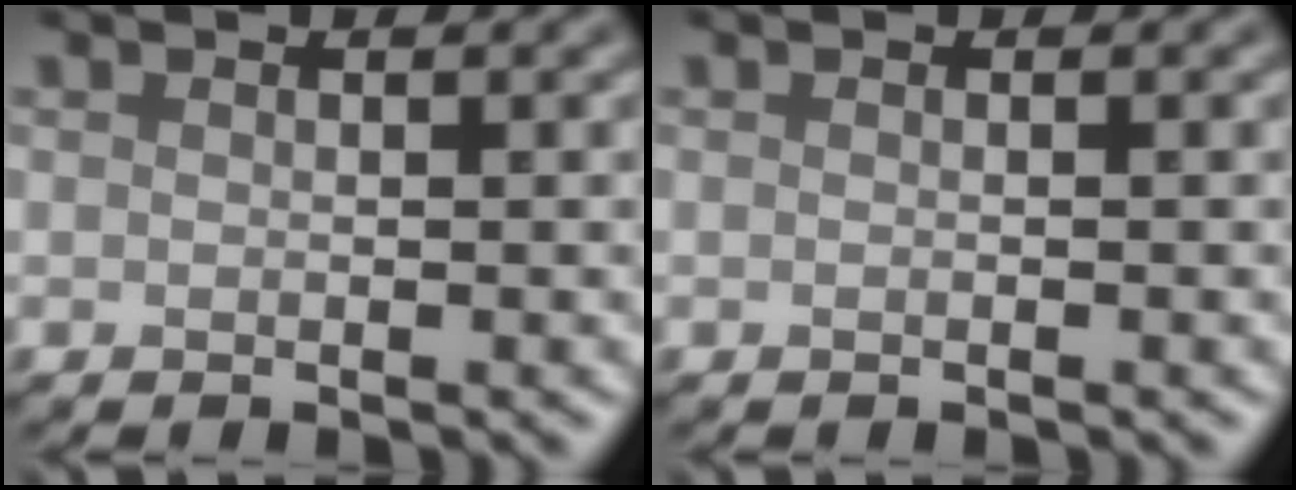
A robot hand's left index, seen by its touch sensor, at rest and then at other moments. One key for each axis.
{"total": 0.0}